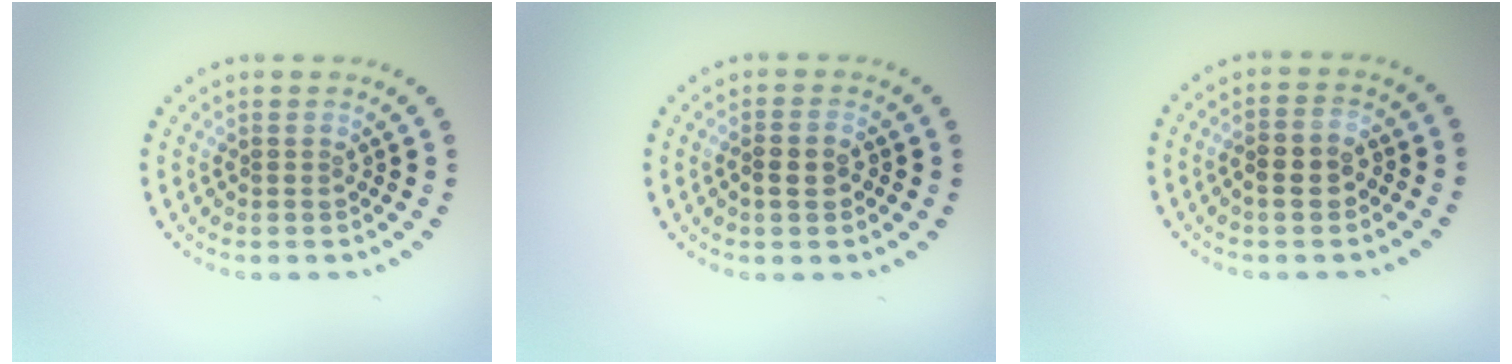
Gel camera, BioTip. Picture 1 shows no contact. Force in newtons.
{"total": 1.4, "press": 1.4, "slide": 0.4}
{"total": 2.6, "press": 2.6, "slide": 0.6}